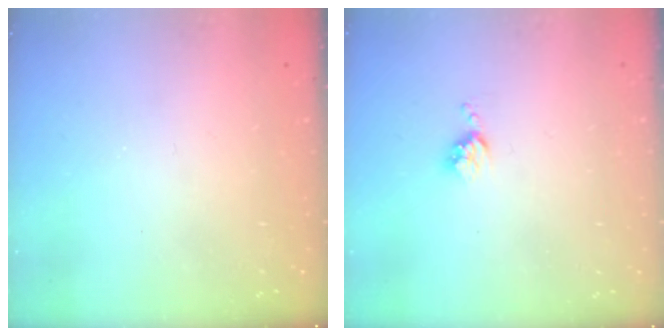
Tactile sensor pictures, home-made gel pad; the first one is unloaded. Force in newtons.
{"total": 4.2, "press": 4.2, "slide": 0.5}